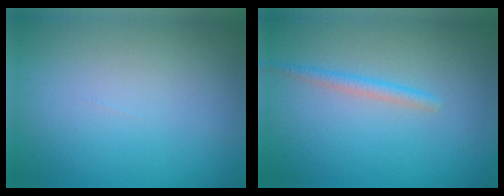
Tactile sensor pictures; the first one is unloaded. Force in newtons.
{"total": 1.5, "press": 1.5, "slide": 0.1}